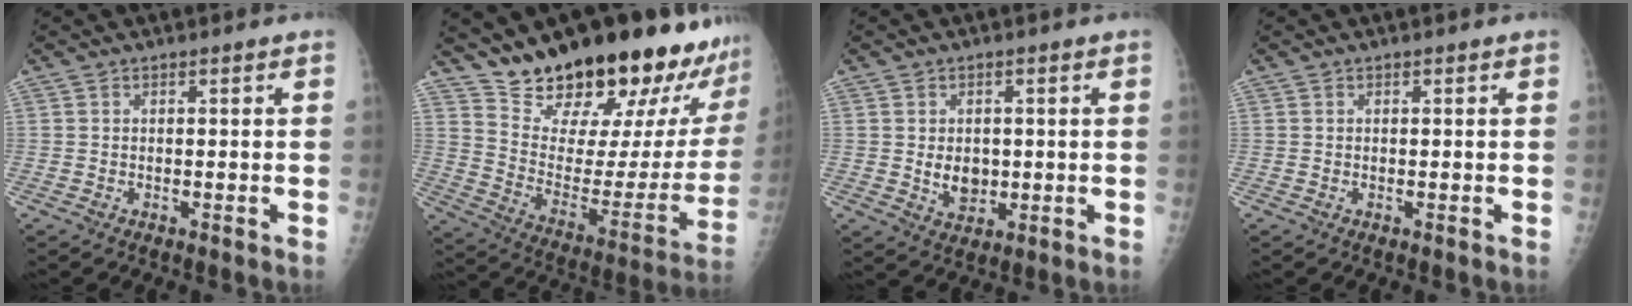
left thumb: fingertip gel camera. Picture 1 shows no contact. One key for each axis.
{"total": 28.1, "fx": 23.2, "fy": 8.2, "fz": 13.5, "tx": -0.175, "ty": -0.145, "tz": 0.332}
{"total": 5.0, "fx": 0.1, "fy": 3.9, "fz": 3.1, "tx": -0.027, "ty": -0.005, "tz": 0.012}
{"total": 0.0}